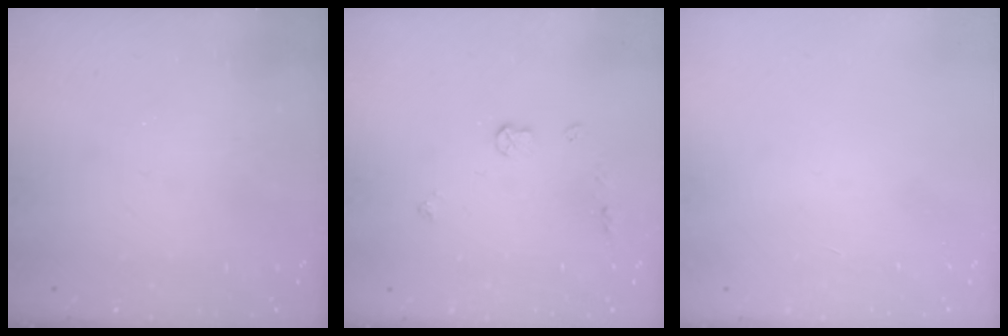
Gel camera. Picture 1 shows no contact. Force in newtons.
{"total": 5.9, "press": 5.8, "slide": 0.7}
{"total": 0.0}